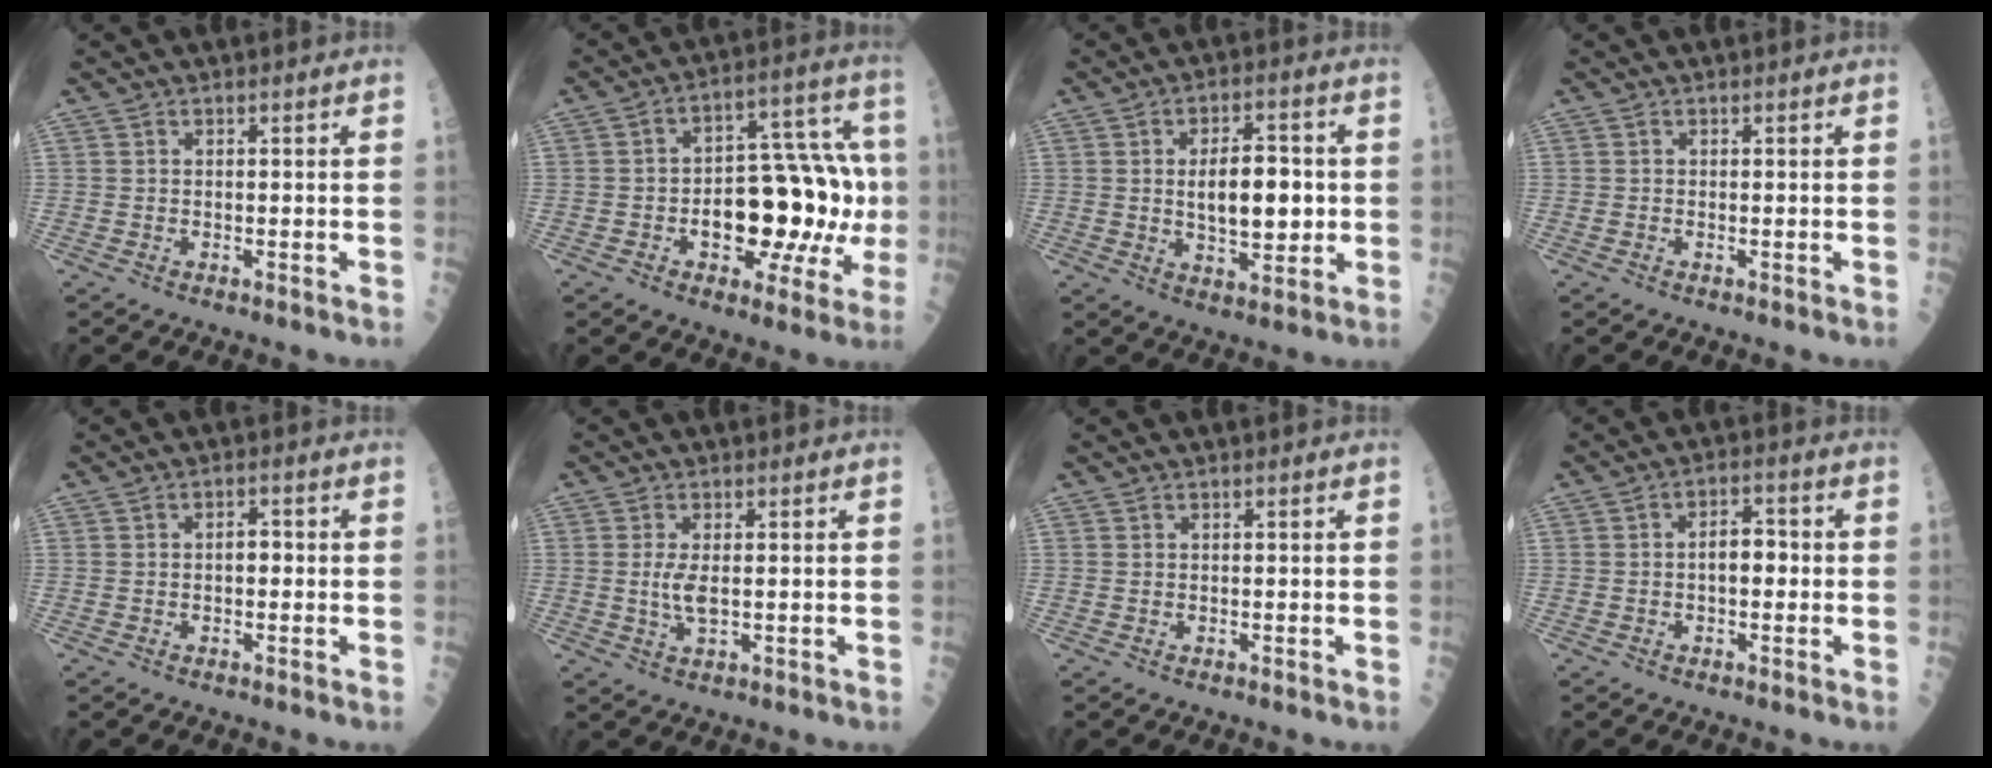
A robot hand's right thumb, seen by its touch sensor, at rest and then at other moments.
{"total": 20.9, "force": [-2.7, 10.8, 17.8], "torque": [-0.220, 0.046, -0.025]}
{"total": 10.7, "force": [0.4, 5.2, 9.4], "torque": [-0.120, 0.002, 0.011]}
{"total": 0.0}
{"total": 2.2, "force": [-0.1, 1.3, 1.8], "torque": [-0.019, 0.009, -0.004]}
{"total": 3.6, "force": [0.2, 1.2, 3.4], "torque": [-0.072, -0.008, 0.008]}
{"total": 0.0}
{"total": 4.7, "force": [-0.2, 2.6, 3.9], "torque": [-0.047, 0.017, -0.008]}